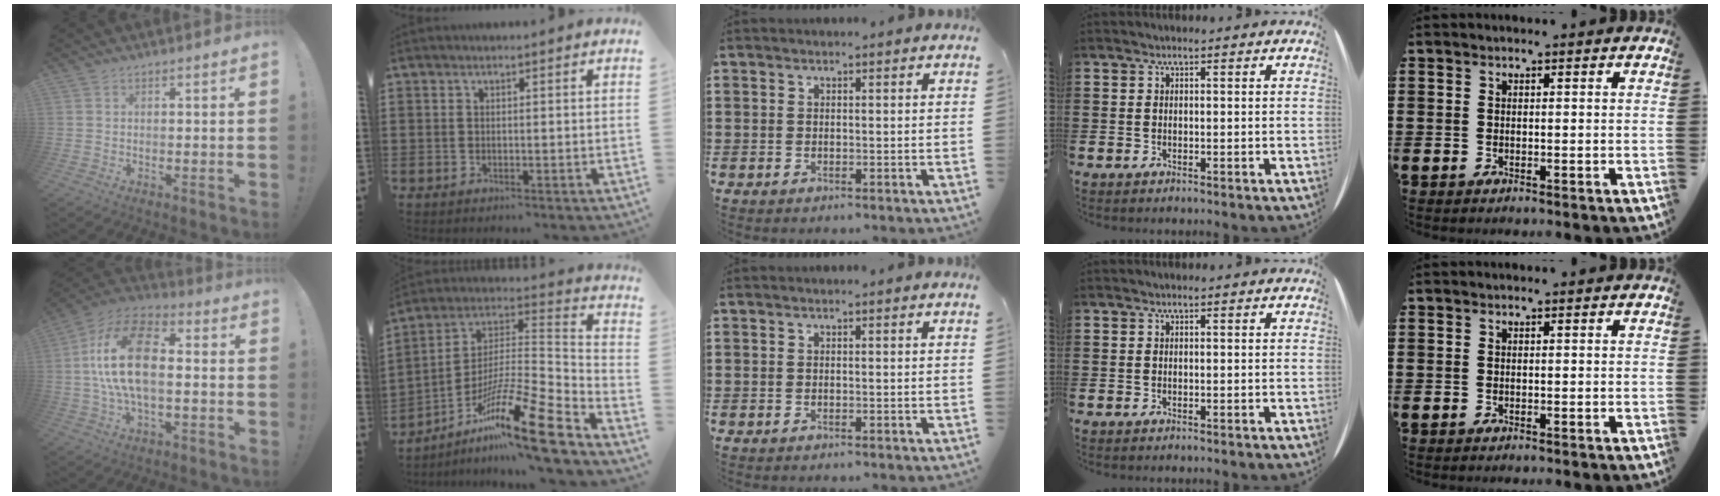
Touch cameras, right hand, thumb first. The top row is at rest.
{"thumb": {"total": 20.3, "force": [0.8, 11.7, 16.5], "torque": [-0.299, 0.018, 0.016]}, "index": {"total": 18.2, "force": [-11.7, 2.5, 13.7], "torque": [-0.213, 0.025, -0.205]}}